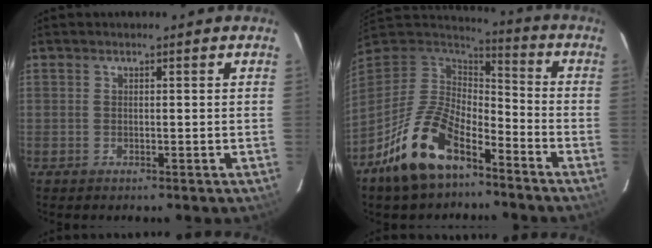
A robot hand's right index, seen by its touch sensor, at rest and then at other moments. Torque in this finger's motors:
{"motor_torque": [1.05, -1.09, 0.98, 0.21]}